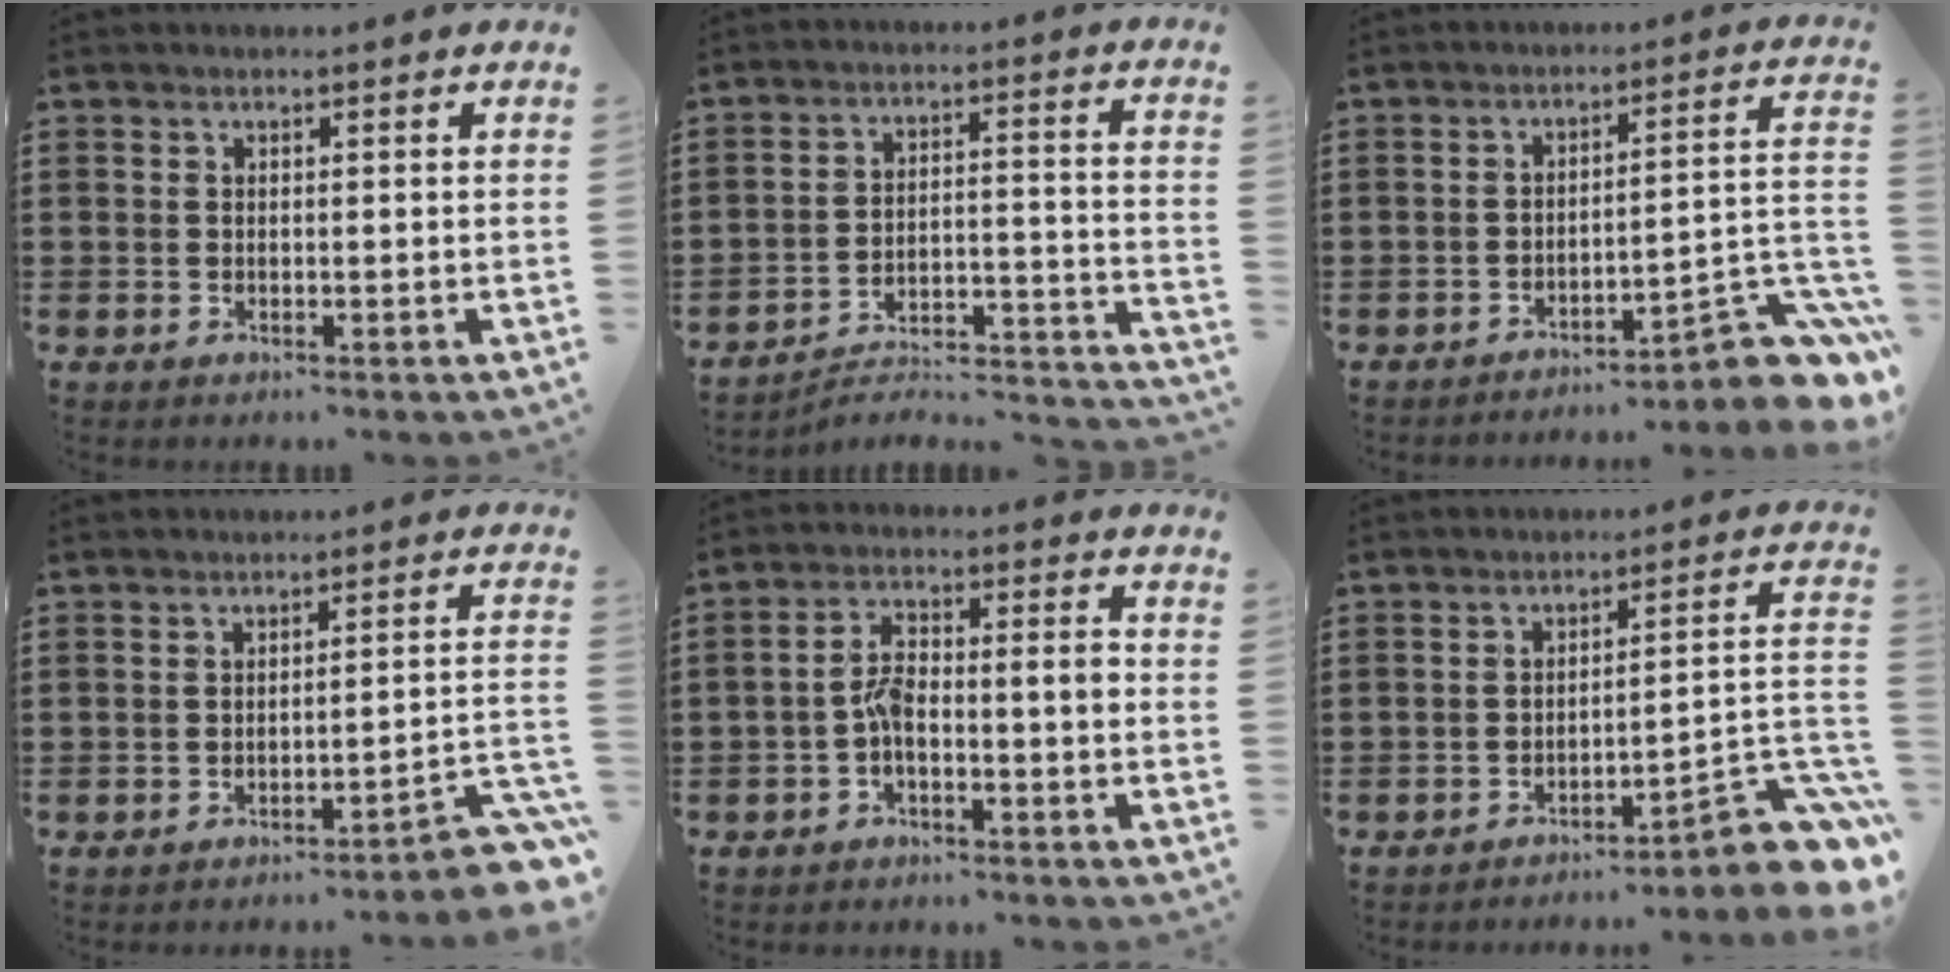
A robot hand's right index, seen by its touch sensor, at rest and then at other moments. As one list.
[{"total": 3.1, "force": [-2.8, 0.6, 1.1], "torque": [-0.030, -0.013, -0.067]}, {"total": 6.5, "force": [-4.5, 1.4, 4.5], "torque": [-0.053, -0.015, -0.088]}, {"total": 3.5, "force": [-3.0, -0.2, 1.9], "torque": [-0.036, -0.016, -0.062]}, {"total": 5.3, "force": [-1.7, 1.7, 4.8], "torque": [-0.092, 0.008, -0.035]}, {"total": 6.8, "force": [-4.4, 1.3, 5.0], "torque": [-0.070, -0.011, -0.085]}]